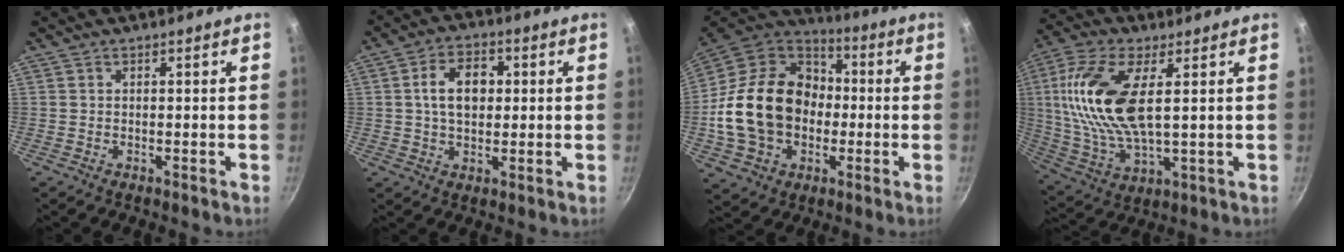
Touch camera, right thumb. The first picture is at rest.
{"total": 8.6, "force": [1.2, 5.8, 6.1], "torque": [-0.082, 0.010, 0.014]}
{"total": 23.9, "force": [-1.9, 18.2, 15.3], "torque": [-0.254, 0.047, -0.027]}
{"total": 17.4, "force": [3.7, 7.5, 15.3], "torque": [-0.312, -0.003, 0.073]}